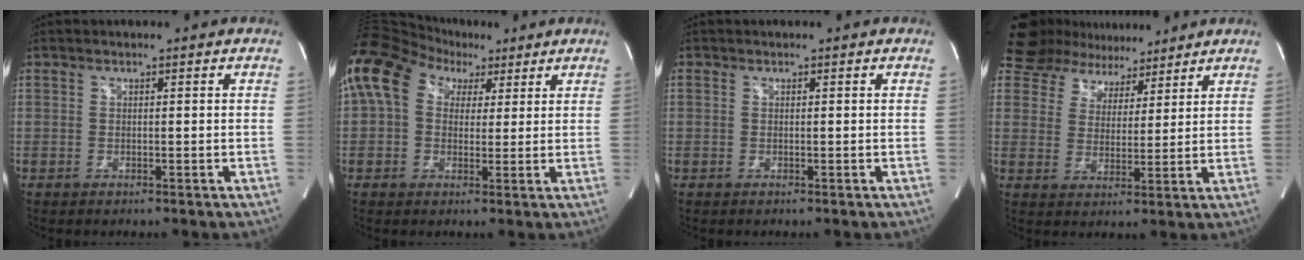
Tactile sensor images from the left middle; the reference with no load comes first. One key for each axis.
{"total": 14.3, "fx": 6.5, "fy": 10.0, "fz": 7.9, "tx": -0.182, "ty": 0.078, "tz": 0.115}
{"total": 0.0}
{"total": 11.2, "fx": 9.5, "fy": 5.5, "fz": 2.4, "tx": -0.040, "ty": 0.019, "tz": 0.149}